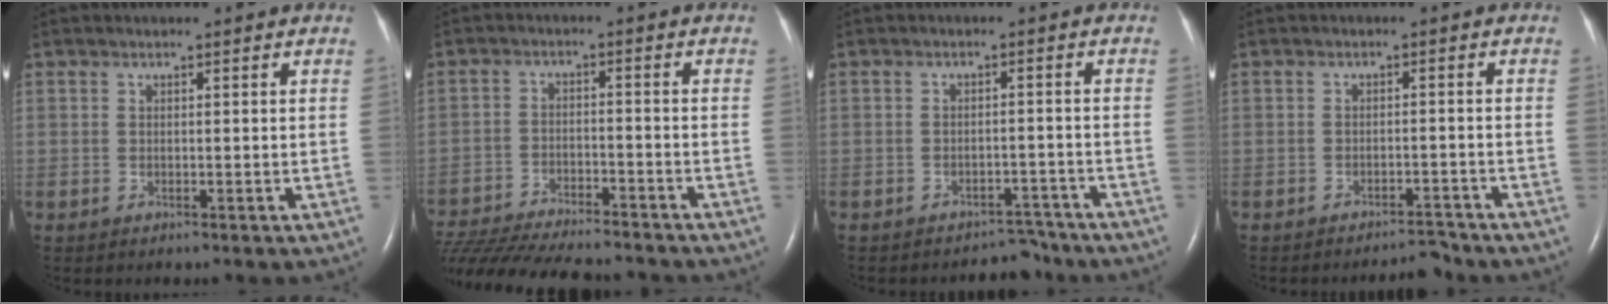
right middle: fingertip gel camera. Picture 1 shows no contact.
{"total": 19.9, "force": [-17.8, 3.1, 8.4], "torque": [-0.189, -0.040, -0.268]}
{"total": 4.0, "force": [-3.7, 1.4, -0.4], "torque": [0.007, 0.012, -0.051]}
{"total": 2.8, "force": [-2.8, 0.1, 0.2], "torque": [0.000, -0.008, -0.041]}